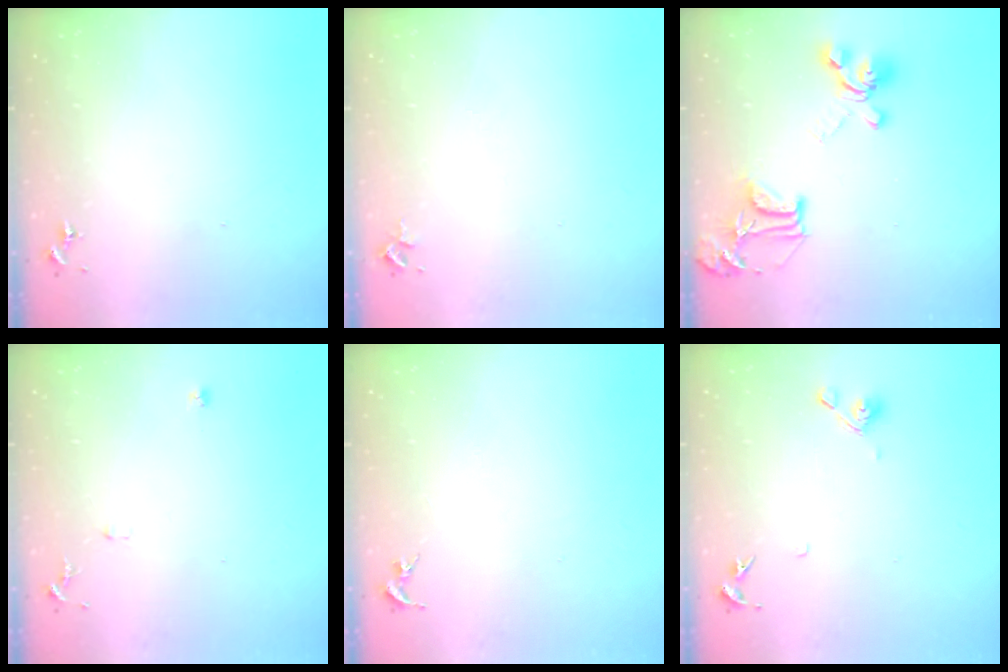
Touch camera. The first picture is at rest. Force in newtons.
{"total": 2.4, "press": 2.4, "slide": 0.3}
{"total": 17.0, "press": 17.0, "slide": 1.4}
{"total": 5.6, "press": 5.5, "slide": 0.6}
{"total": 0.0}
{"total": 7.5, "press": 7.3, "slide": 1.6}